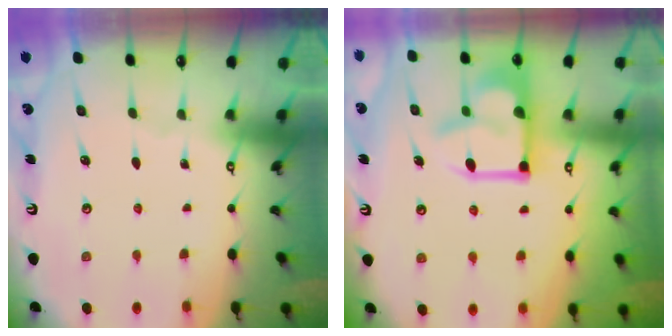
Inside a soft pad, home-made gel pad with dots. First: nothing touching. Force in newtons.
{"total": 13.9, "press": 13.9, "slide": 1.1}